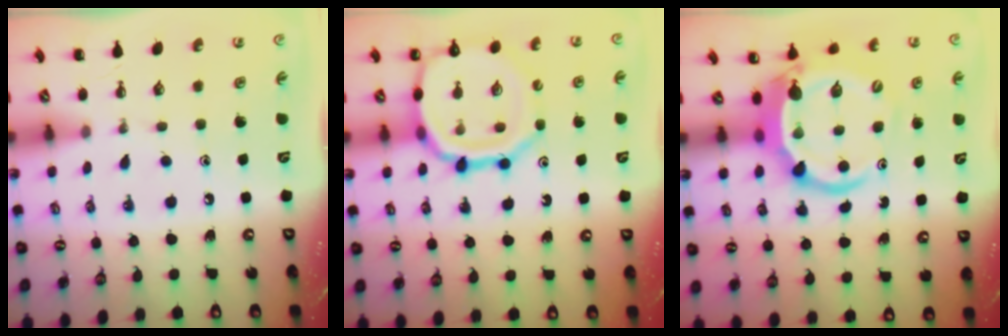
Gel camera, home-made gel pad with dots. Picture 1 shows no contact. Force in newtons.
{"total": 14.8, "press": 14.7, "slide": 2.1}
{"total": 6.8, "press": 6.7, "slide": 1.1}